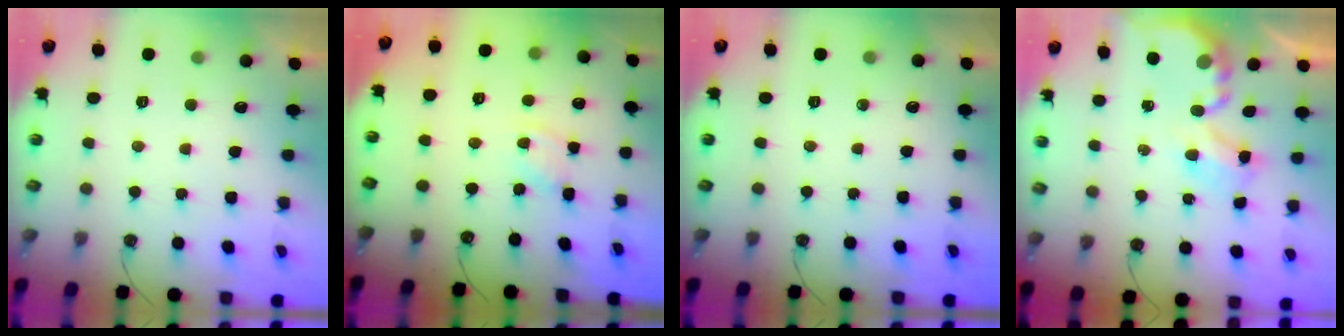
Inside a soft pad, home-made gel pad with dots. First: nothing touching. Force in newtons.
{"total": 2.9, "press": 2.8, "slide": 0.5}
{"total": 0.0}
{"total": 3.7, "press": 3.7, "slide": 0.2}